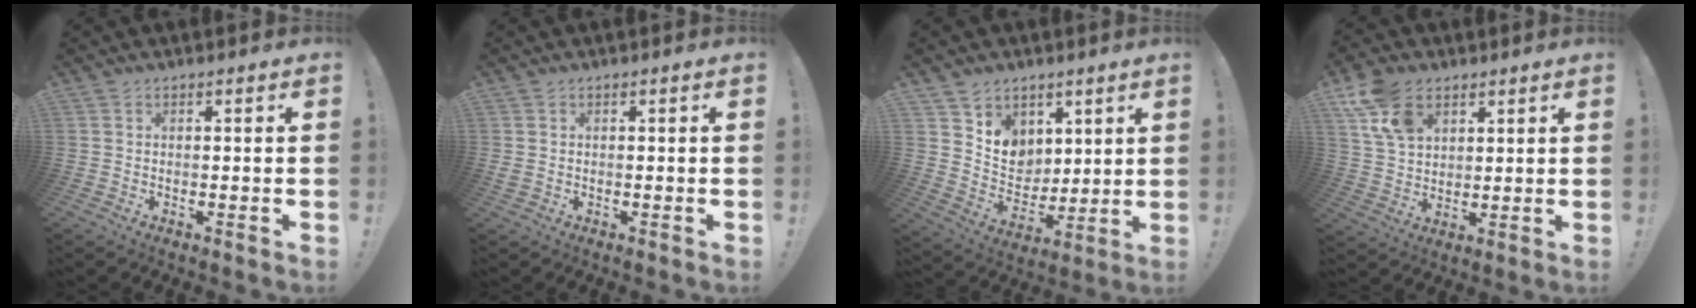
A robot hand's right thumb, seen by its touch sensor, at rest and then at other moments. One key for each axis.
{"total": 1.2, "fx": 0.3, "fy": 0.9, "fz": 0.7, "tx": -0.014, "ty": 0.003, "tz": 0.006}
{"total": 9.0, "fx": 5.8, "fy": 6.8, "fz": 0.9, "tx": -0.026, "ty": -0.061, "tz": 0.120}
{"total": 12.0, "fx": 6.5, "fy": 7.8, "fz": 6.5, "tx": -0.119, "ty": -0.020, "tz": 0.127}